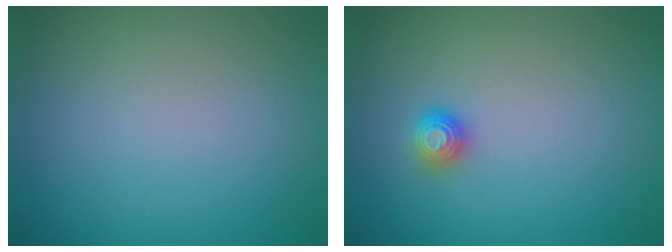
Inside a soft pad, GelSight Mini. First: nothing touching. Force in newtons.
{"total": 1.1, "press": 1.1, "slide": 0.2}